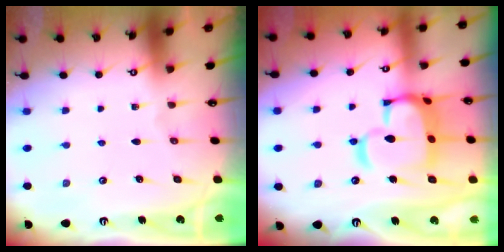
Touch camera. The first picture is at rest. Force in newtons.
{"total": 12.5, "press": 12.4, "slide": 1.3}